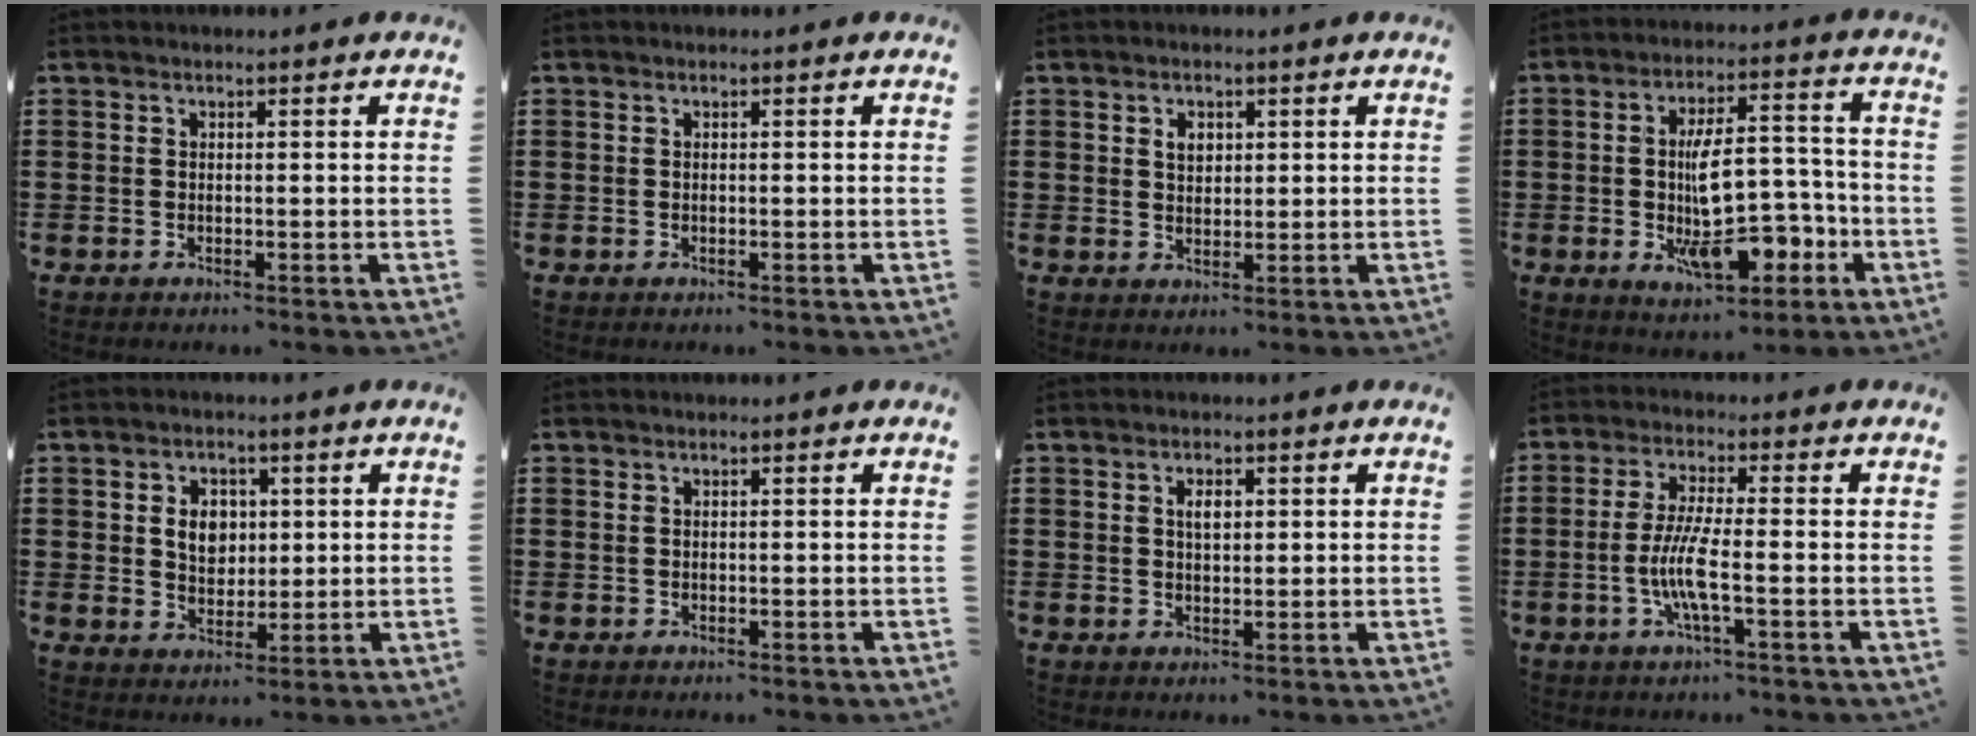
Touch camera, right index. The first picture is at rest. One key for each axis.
{"total": 0.0}
{"total": 2.1, "fx": 0.9, "fy": 1.5, "fz": 1.2, "tx": -0.030, "ty": 0.007, "tz": 0.017}
{"total": 12.6, "fx": -3.0, "fy": 5.9, "fz": 10.7, "tx": -0.165, "ty": -0.002, "tz": -0.052}
{"total": 4.5, "fx": 1.0, "fy": 3.5, "fz": 2.7, "tx": -0.057, "ty": 0.010, "tz": 0.012}
{"total": 0.0}
{"total": 1.9, "fx": 0.6, "fy": 0.8, "fz": 1.6, "tx": -0.025, "ty": 0.002, "tz": 0.008}
{"total": 6.7, "fx": -1.8, "fy": 0.8, "fz": 6.4, "tx": -0.146, "ty": -0.017, "tz": -0.043}